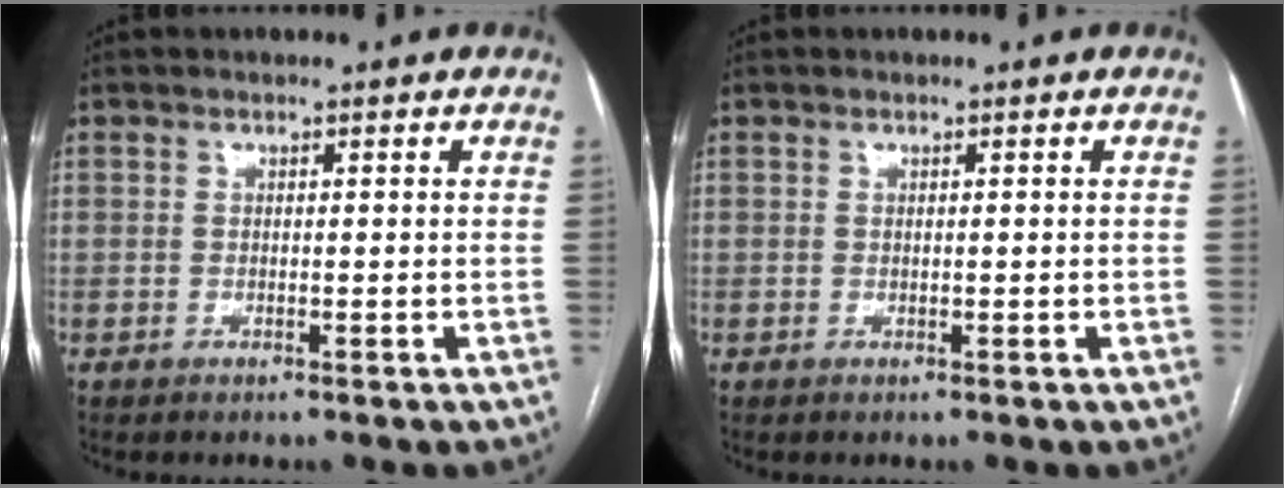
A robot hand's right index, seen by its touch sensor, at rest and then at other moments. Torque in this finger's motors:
{"motor_torque": [0.29, 0.07, -0.01, 0.00]}